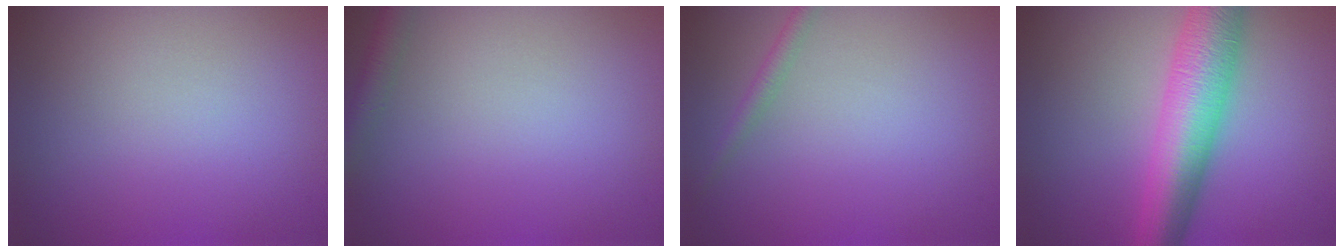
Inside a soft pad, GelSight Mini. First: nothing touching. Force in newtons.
{"total": 2.0, "press": 2.0, "slide": 0.1}
{"total": 1.3, "press": 1.3, "slide": 0.1}
{"total": 8.1, "press": 8.1, "slide": 0.1}